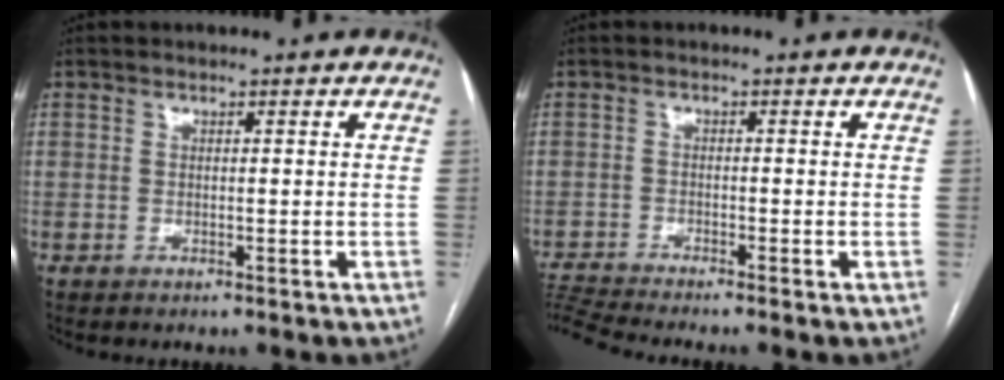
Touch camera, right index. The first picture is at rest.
{"total": 4.5, "force": [-4.1, -1.7, 0.8], "torque": [-0.025, -0.009, -0.080]}